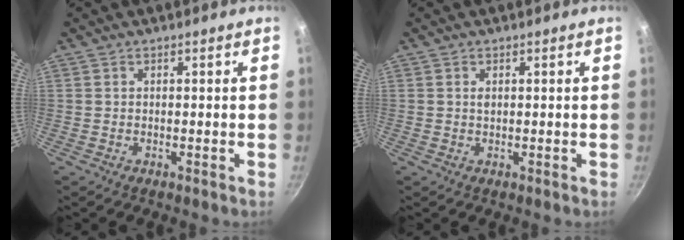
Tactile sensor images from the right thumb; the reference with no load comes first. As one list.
[{"total": 0.9, "force": [0.3, 0.6, 0.7], "torque": [-0.009, -0.001, 0.008]}]